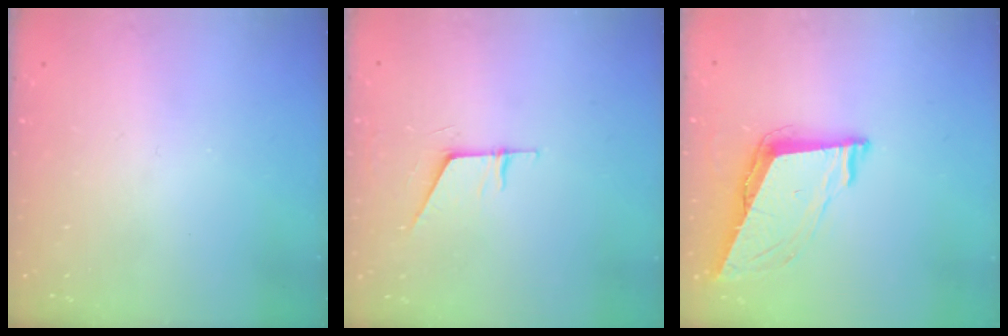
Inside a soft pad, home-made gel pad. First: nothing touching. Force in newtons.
{"total": 5.8, "press": 5.8, "slide": 0.6}
{"total": 9.3, "press": 8.8, "slide": 3.2}